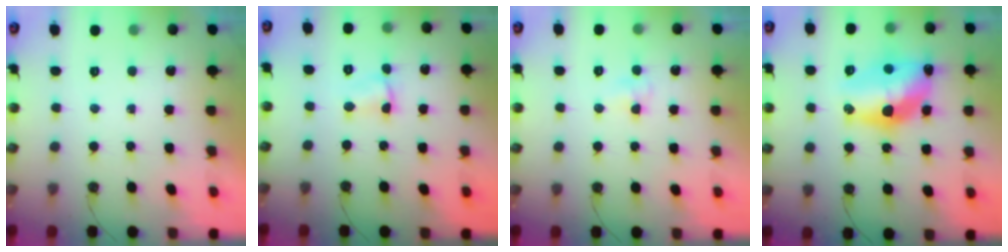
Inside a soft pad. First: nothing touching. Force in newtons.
{"total": 1.5, "press": 1.4, "slide": 0.5}
{"total": 3.5, "press": 3.4, "slide": 0.5}
{"total": 14.6, "press": 14.5, "slide": 1.4}